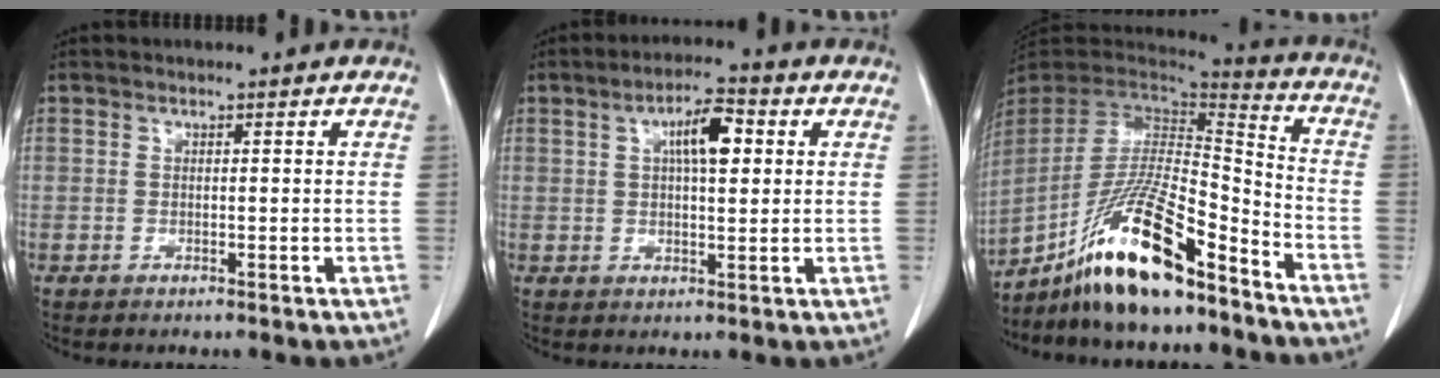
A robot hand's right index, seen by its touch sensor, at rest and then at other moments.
{"total": 6.6, "force": [1.9, 1.9, 6.0], "torque": [-0.102, 0.013, 0.031]}
{"total": 18.5, "force": [-12.7, 3.0, 13.1], "torque": [-0.271, -0.010, -0.232]}